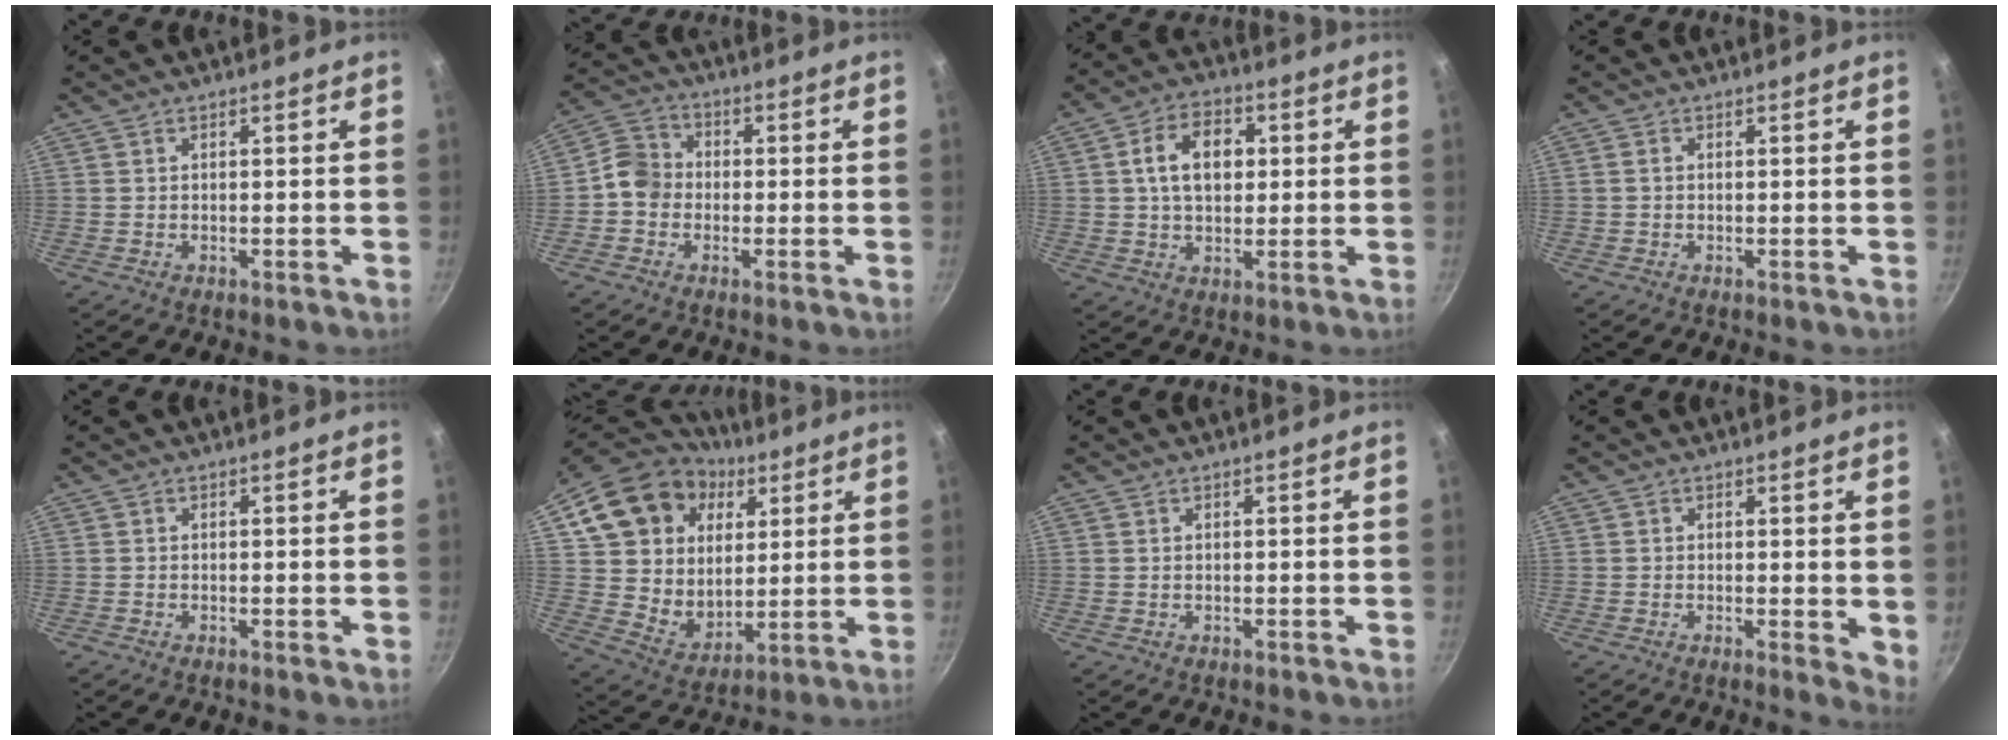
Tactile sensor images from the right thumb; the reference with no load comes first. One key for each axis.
{"total": 6.4, "fx": -1.3, "fy": 5.5, "fz": 2.9, "tx": -0.026, "ty": 0.019, "tz": -0.046}
{"total": 10.2, "fx": 1.7, "fy": 6.9, "fz": 7.3, "tx": -0.102, "ty": 0.012, "tz": 0.021}
{"total": 0.8, "fx": 0.0, "fy": 0.6, "fz": 0.5, "tx": -0.009, "ty": 0.005, "tz": -0.002}
{"total": 0.0}
{"total": 22.6, "fx": 8.1, "fy": 18.0, "fz": 10.9, "tx": -0.175, "ty": 0.001, "tz": 0.153}
{"total": 0.0}
{"total": 3.7, "fx": 0.5, "fy": 1.8, "fz": 3.2, "tx": -0.035, "ty": -0.007, "tz": 0.005}